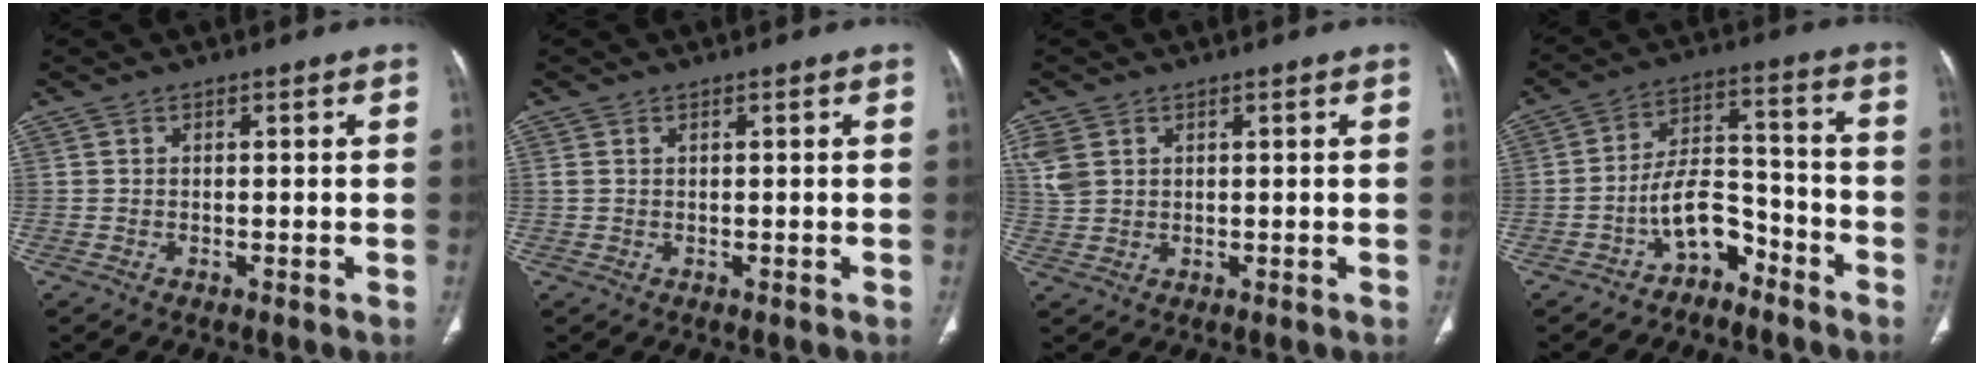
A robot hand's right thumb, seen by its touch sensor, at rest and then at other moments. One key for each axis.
{"total": 0.7, "fx": 0.4, "fy": 0.4, "fz": 0.5, "tx": -0.012, "ty": 0.009, "tz": 0.013}
{"total": 4.1, "fx": 1.7, "fy": 2.9, "fz": 2.3, "tx": -0.055, "ty": 0.003, "tz": 0.045}
{"total": 8.6, "fx": -5.3, "fy": 4.8, "fz": 4.7, "tx": -0.061, "ty": 0.076, "tz": -0.097}